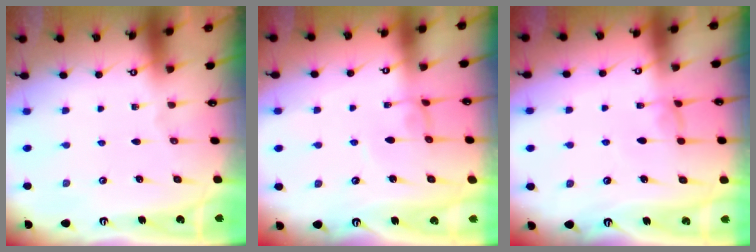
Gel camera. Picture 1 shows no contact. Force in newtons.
{"total": 1.0, "press": 0.9, "slide": 0.4}
{"total": 1.1, "press": 1.0, "slide": 0.5}